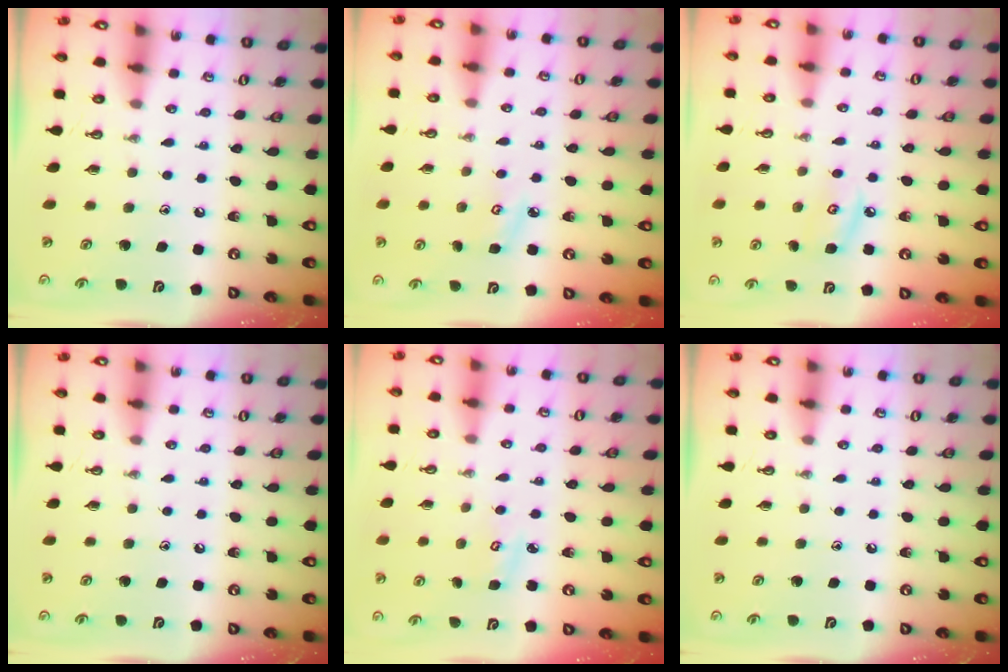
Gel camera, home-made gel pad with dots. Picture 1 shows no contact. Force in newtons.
{"total": 4.2, "press": 4.1, "slide": 0.4}
{"total": 6.2, "press": 6.2, "slide": 0.6}
{"total": 0.0}
{"total": 3.4, "press": 3.4, "slide": 0.4}
{"total": 0.0}